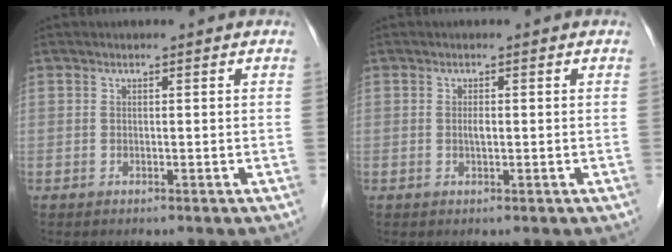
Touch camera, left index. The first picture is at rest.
{"total": 1.1, "force": [-0.6, 0.3, 0.9], "torque": [-0.017, -0.006, -0.010]}